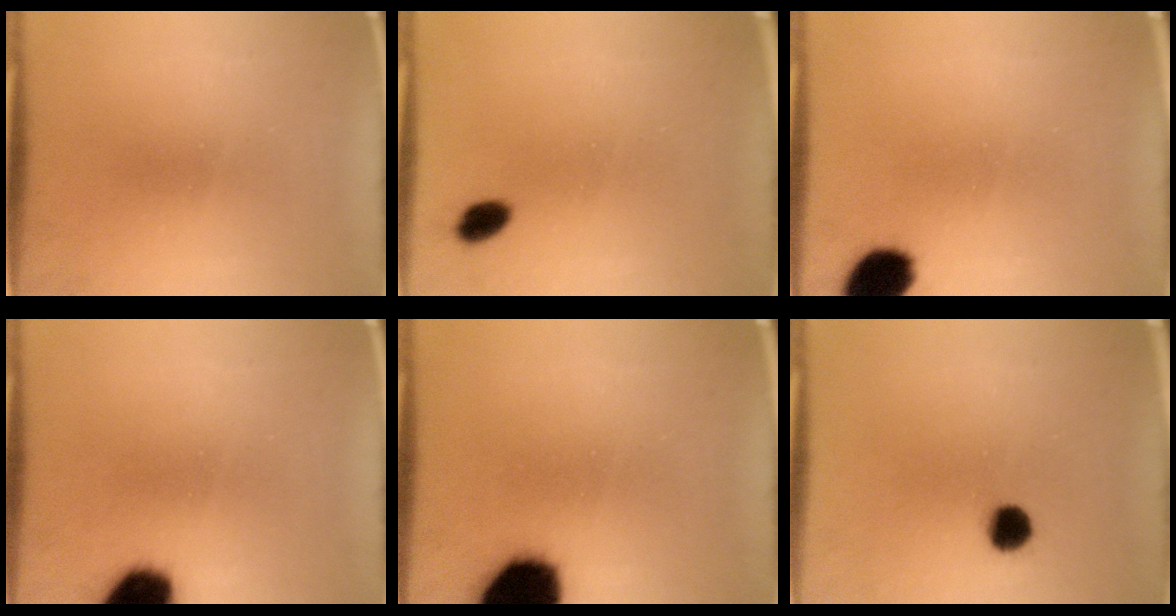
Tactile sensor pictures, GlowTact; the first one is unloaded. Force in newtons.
{"total": 2.9}
{"total": 8.8}
{"total": 14.9}
{"total": 19.3}
{"total": 4.8}